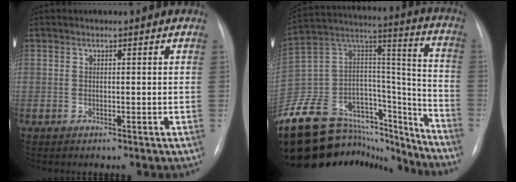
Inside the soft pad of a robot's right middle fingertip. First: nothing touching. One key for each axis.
{"total": 31.2, "fx": -26.0, "fy": 12.1, "fz": 12.2, "tx": -0.217, "ty": 0.031, "tz": -0.399}